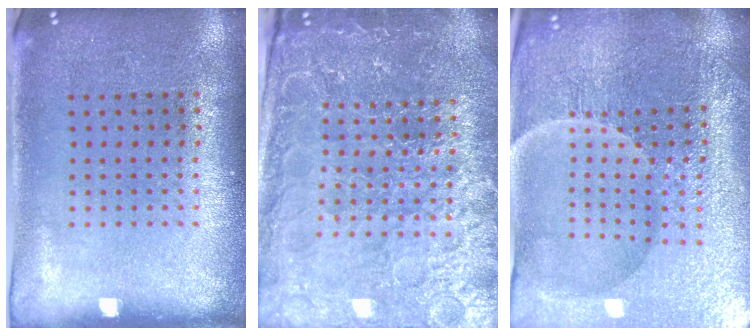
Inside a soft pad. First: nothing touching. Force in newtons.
{"total": 5.0, "press": 4.6, "slide": 1.8}
{"total": 5.2, "press": 5.0, "slide": 1.5}